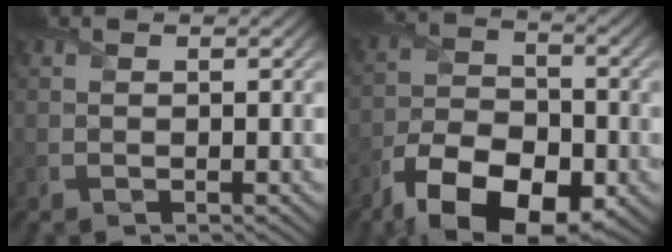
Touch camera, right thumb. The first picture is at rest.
{"total": 13.3, "force": [-7.8, 6.6, 8.6], "torque": [-0.175, -0.025, -0.140]}